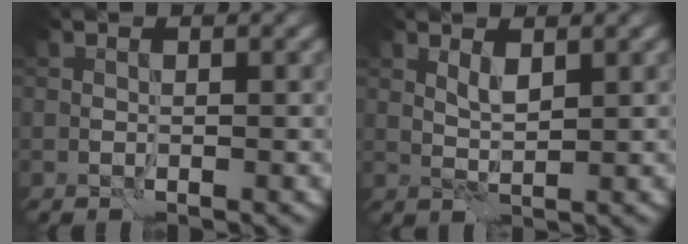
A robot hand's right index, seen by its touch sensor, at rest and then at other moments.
{"total": 1.6, "force": [1.2, 0.4, 1.0], "torque": [-0.024, -0.004, 0.023]}